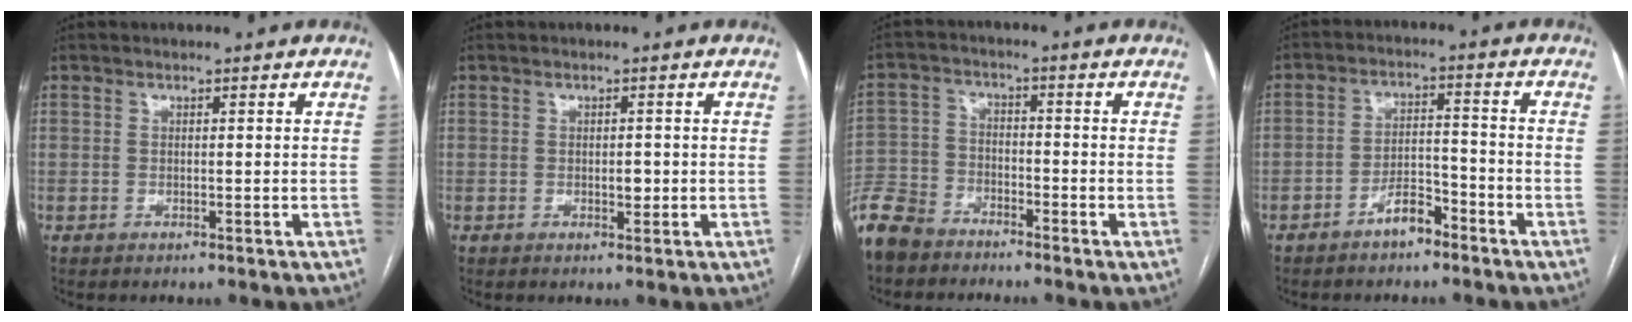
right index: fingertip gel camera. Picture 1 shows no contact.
{"total": 1.5, "force": [-0.2, 0.8, 1.3], "torque": [-0.017, 0.001, -0.001]}
{"total": 9.2, "force": [-7.8, 4.4, 2.3], "torque": [-0.056, -0.006, -0.154]}
{"total": 4.9, "force": [-3.6, 1.8, 2.9], "torque": [-0.051, 0.014, -0.064]}